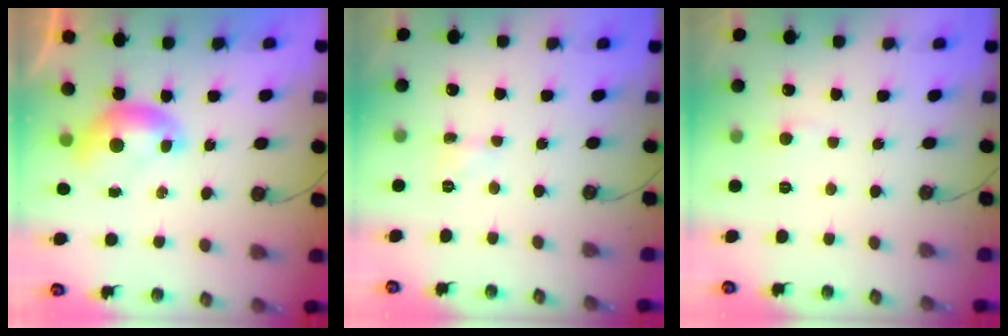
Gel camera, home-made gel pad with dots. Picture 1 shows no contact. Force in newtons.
{"total": 1.6, "press": 1.6, "slide": 0.4}
{"total": 1.9, "press": 1.8, "slide": 0.4}